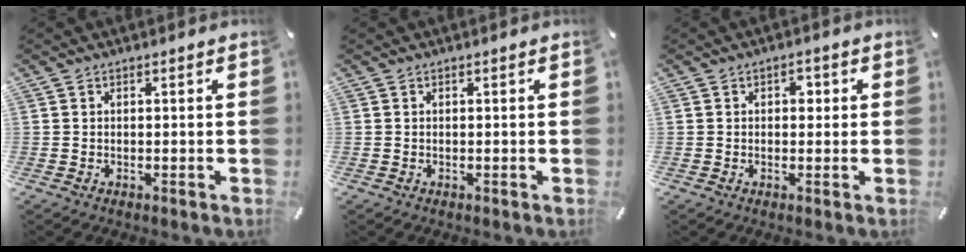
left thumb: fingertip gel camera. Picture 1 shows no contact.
{"total": 0.0}
{"total": 2.3, "force": [0.3, 1.7, 1.5], "torque": [-0.008, 0.000, -0.005]}